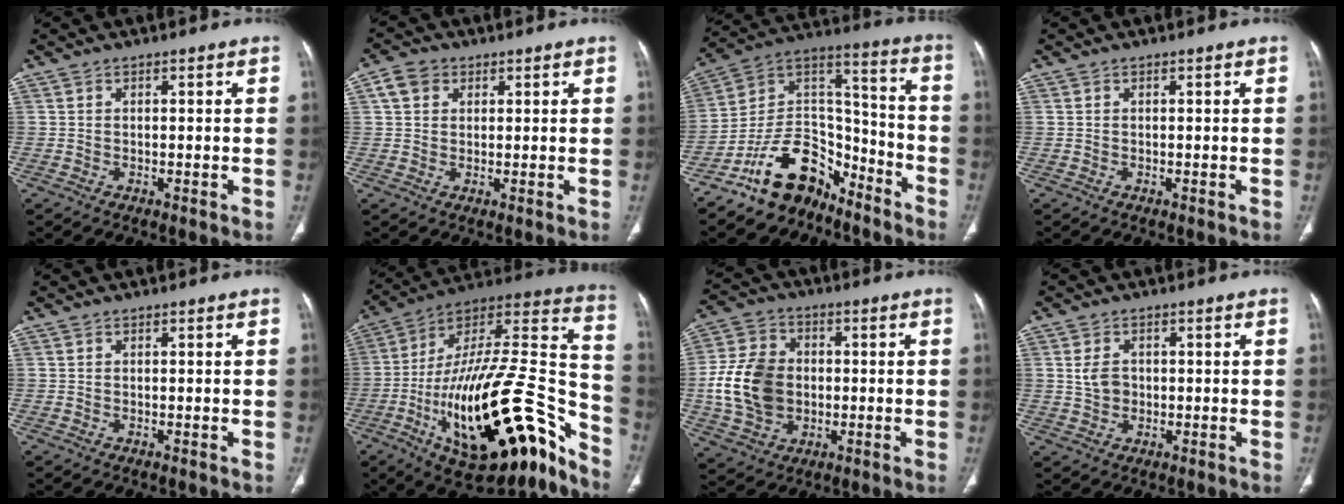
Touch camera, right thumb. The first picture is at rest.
{"total": 4.4, "force": [1.7, 3.5, 2.0], "torque": [-0.025, 0.003, 0.032]}
{"total": 15.7, "force": [-11.4, 8.7, 6.3], "torque": [-0.069, 0.122, -0.206]}
{"total": 0.0}
{"total": 0.0}
{"total": 34.3, "force": [-17.3, 12.5, 26.9], "torque": [-0.369, 0.096, -0.273]}
{"total": 14.8, "force": [-0.8, 11.3, 9.4], "torque": [-0.167, 0.014, -0.010]}
{"total": 3.9, "force": [0.4, 3.1, 2.4], "torque": [-0.034, 0.005, 0.010]}